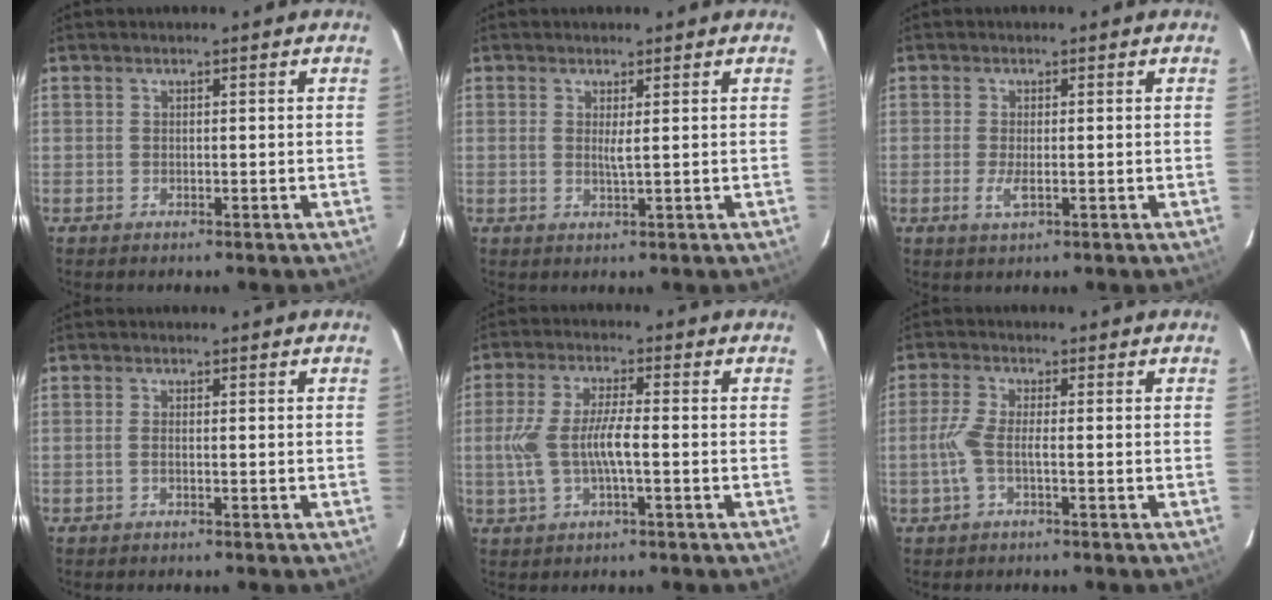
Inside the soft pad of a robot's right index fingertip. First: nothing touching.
{"total": 1.7, "force": [0.4, -0.2, 1.7], "torque": [-0.029, -0.003, 0.007]}
{"total": 2.6, "force": [-0.7, 0.5, 2.5], "torque": [-0.053, -0.006, -0.012]}
{"total": 0.9, "force": [-0.3, -0.2, 0.8], "torque": [-0.016, 0.002, -0.008]}
{"total": 8.6, "force": [-1.4, 1.8, 8.3], "torque": [-0.172, 0.000, -0.023]}
{"total": 4.3, "force": [-1.3, 0.4, 4.0], "torque": [-0.097, 0.000, -0.025]}